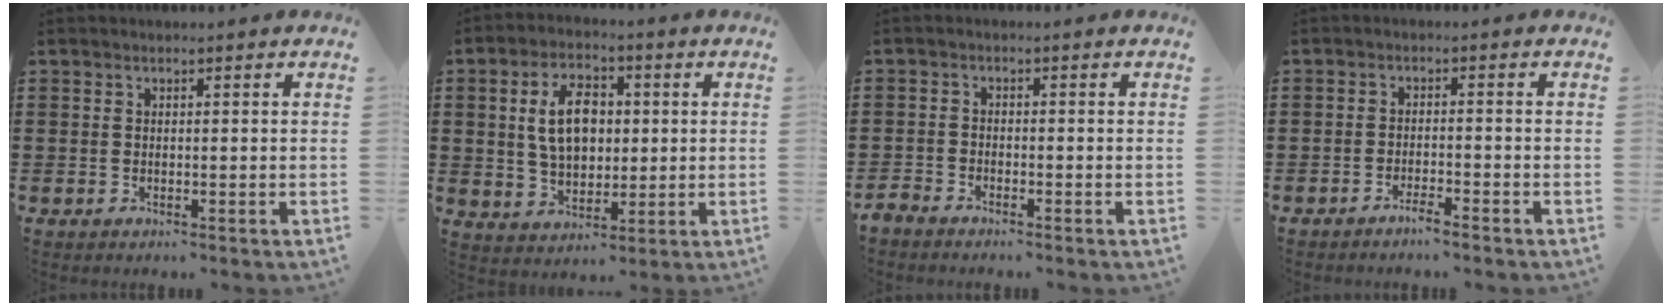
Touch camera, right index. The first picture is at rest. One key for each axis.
{"total": 8.8, "fx": 1.2, "fy": 5.5, "fz": 6.8, "tx": -0.124, "ty": 0.009, "tz": 0.014}
{"total": 1.9, "fx": -1.9, "fy": 0.2, "fz": 0.1, "tx": -0.008, "ty": 0.002, "tz": -0.040}
{"total": 2.1, "fx": -1.9, "fy": -0.2, "fz": 0.8, "tx": -0.014, "ty": 0.000, "tz": -0.035}